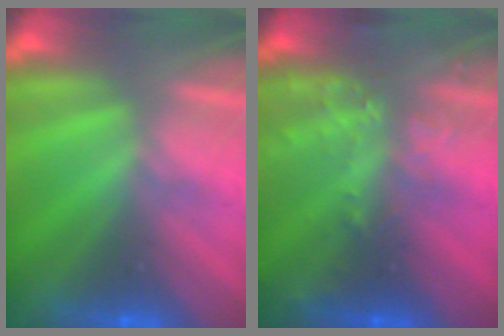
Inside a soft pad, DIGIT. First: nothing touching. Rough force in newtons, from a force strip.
{"total": 2.9}